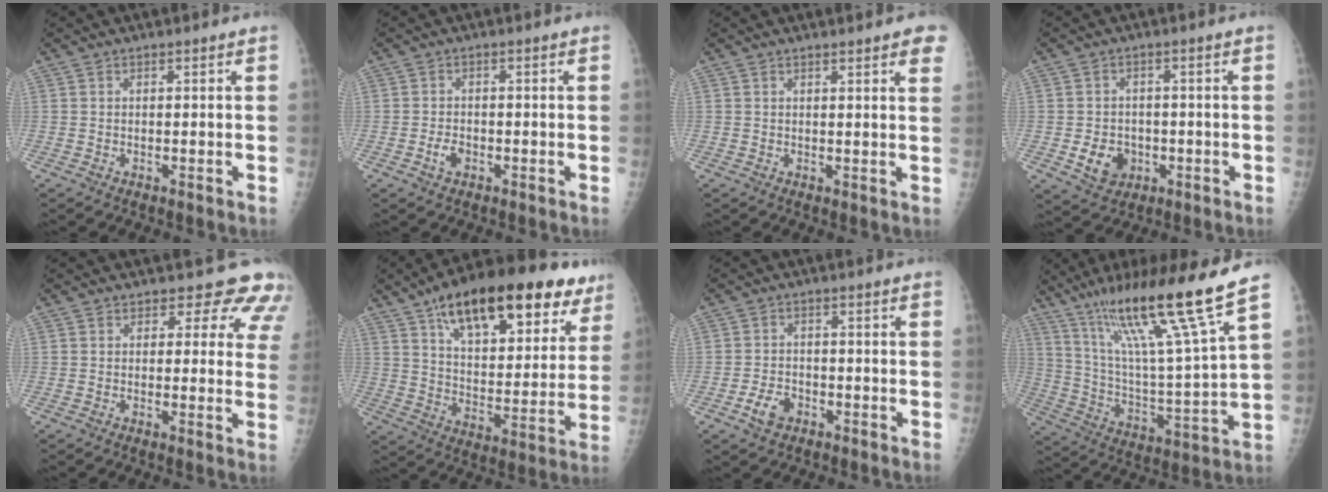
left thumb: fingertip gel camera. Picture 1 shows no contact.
{"total": 2.4, "force": [-1.0, 1.6, 1.5], "torque": [-0.026, 0.006, -0.018]}
{"total": 5.8, "force": [4.0, 1.1, 4.0], "torque": [-0.032, -0.007, 0.040]}
{"total": 6.0, "force": [-1.6, 4.9, 3.1], "torque": [-0.031, 0.006, -0.019]}
{"total": 8.6, "force": [7.1, 4.5, 2.2], "torque": [0.029, -0.030, 0.052]}
{"total": 27.7, "force": [16.4, 11.7, 19.1], "torque": [-0.252, -0.026, 0.247]}
{"total": 4.1, "force": [-2.1, 2.7, 2.3], "torque": [-0.036, 0.013, -0.037]}
{"total": 21.2, "force": [14.4, 0.3, 15.5], "torque": [-0.244, -0.065, 0.254]}